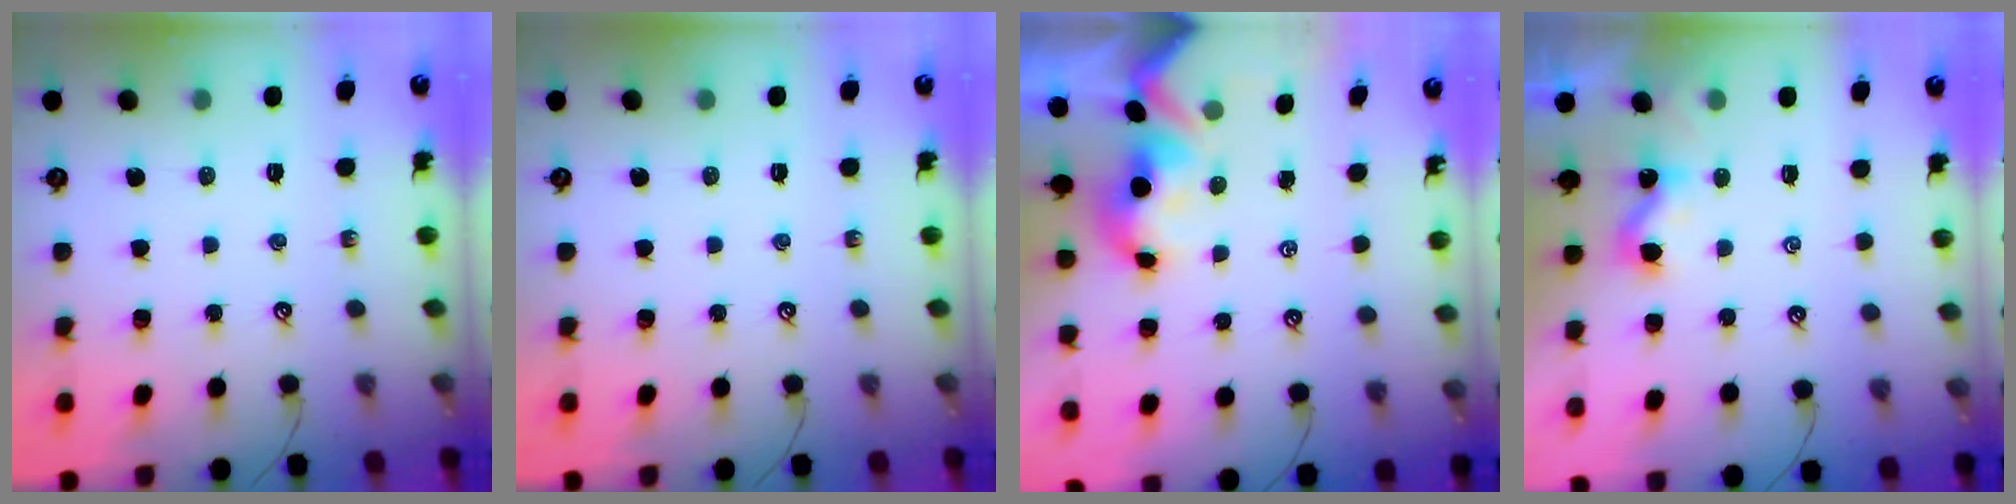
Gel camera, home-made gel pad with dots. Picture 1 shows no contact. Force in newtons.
{"total": 0.0}
{"total": 2.1, "press": 2.0, "slide": 0.7}
{"total": 1.1, "press": 1.1, "slide": 0.2}